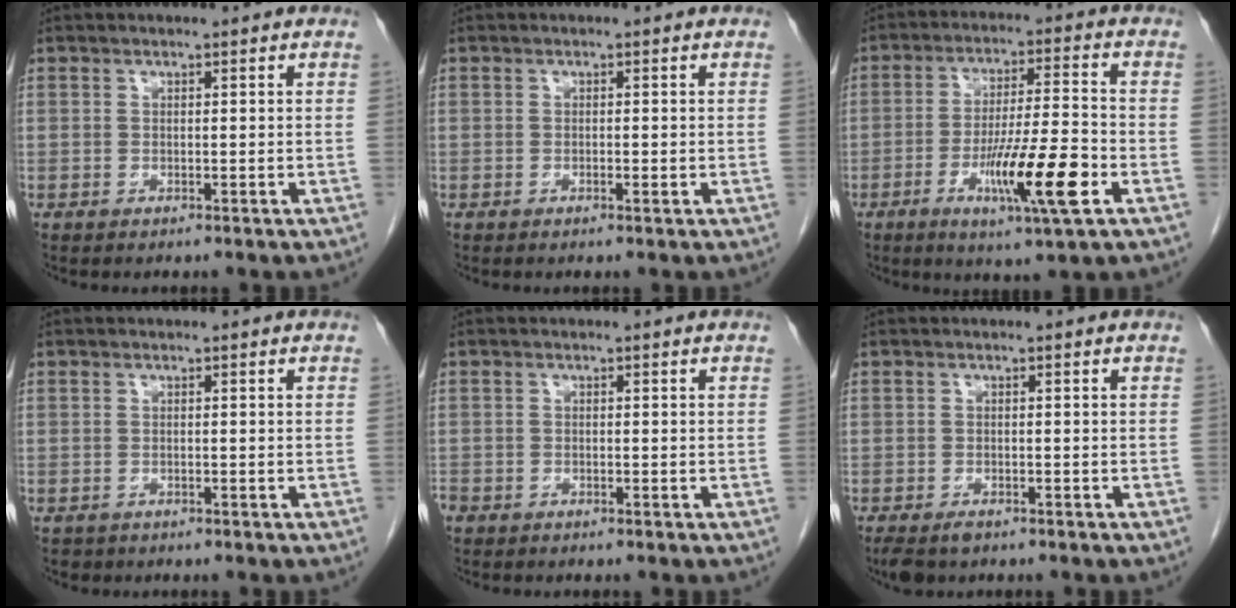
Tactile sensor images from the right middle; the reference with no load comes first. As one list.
[{"total": 0.7, "force": [-0.3, 0.1, 0.6], "torque": [-0.011, 0.000, -0.003]}, {"total": 12.0, "force": [-4.6, 0.3, 11.0], "torque": [-0.193, -0.017, -0.079]}, {"total": 0.8, "force": [-0.5, 0.6, 0.0], "torque": [-0.011, 0.001, -0.006]}, {"total": 2.4, "force": [-1.7, 1.6, 0.7], "torque": [-0.021, 0.000, -0.033]}, {"total": 3.6, "force": [-2.7, 1.6, 1.8], "torque": [-0.034, -0.008, -0.042]}]